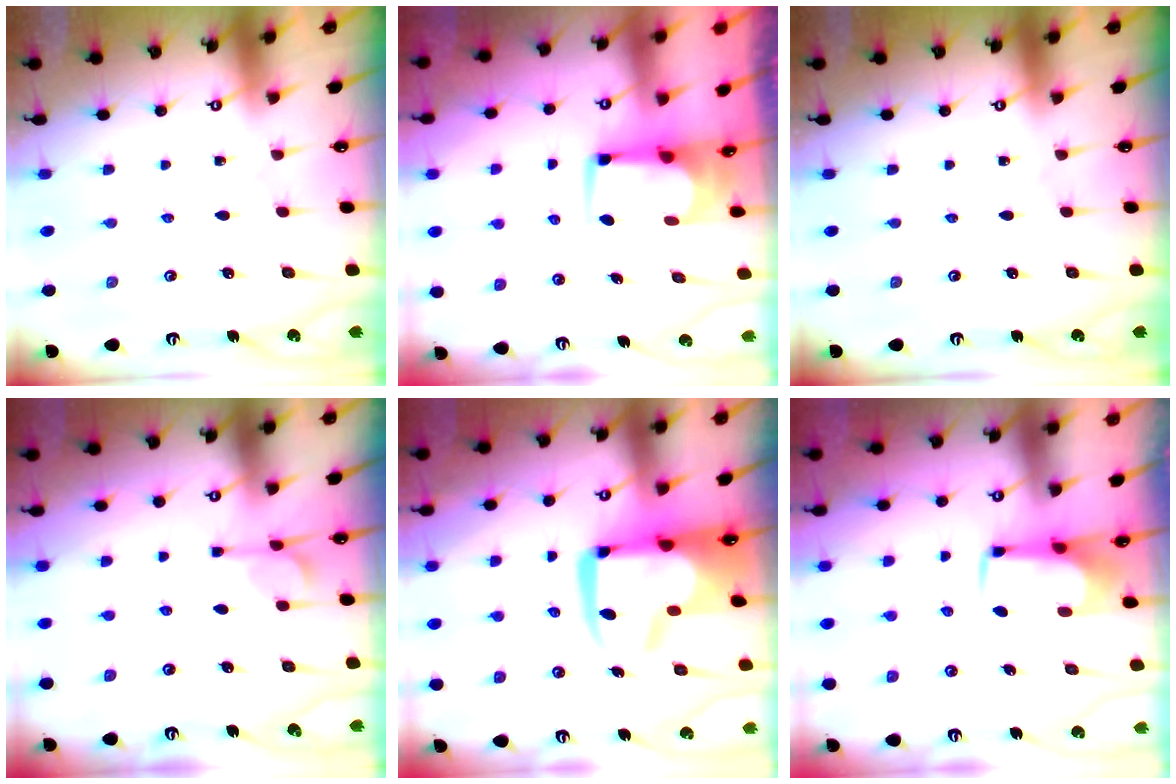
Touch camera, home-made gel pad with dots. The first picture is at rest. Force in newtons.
{"total": 3.0, "press": 3.0, "slide": 0.2}
{"total": 0.0}
{"total": 5.4, "press": 5.4, "slide": 0.9}
{"total": 7.0, "press": 6.6, "slide": 2.3}
{"total": 1.7, "press": 1.6, "slide": 0.6}